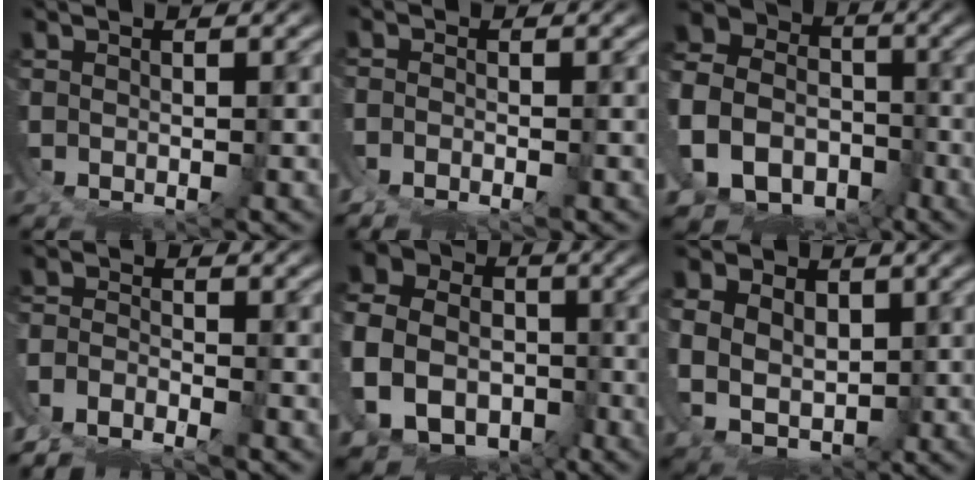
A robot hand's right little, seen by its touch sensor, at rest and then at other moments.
{"total": 2.3, "force": [-1.9, 1.2, 0.5], "torque": [-0.013, -0.004, -0.041]}
{"total": 19.5, "force": [-2.6, 17.4, 8.3], "torque": [-0.182, -0.058, -0.062]}
{"total": 5.9, "force": [-4.2, 3.9, 1.7], "torque": [-0.035, -0.019, -0.078]}
{"total": 16.7, "force": [-1.4, 14.6, 8.1], "torque": [-0.147, -0.038, -0.044]}
{"total": 7.8, "force": [-0.9, 6.5, 4.3], "torque": [-0.097, -0.043, -0.003]}